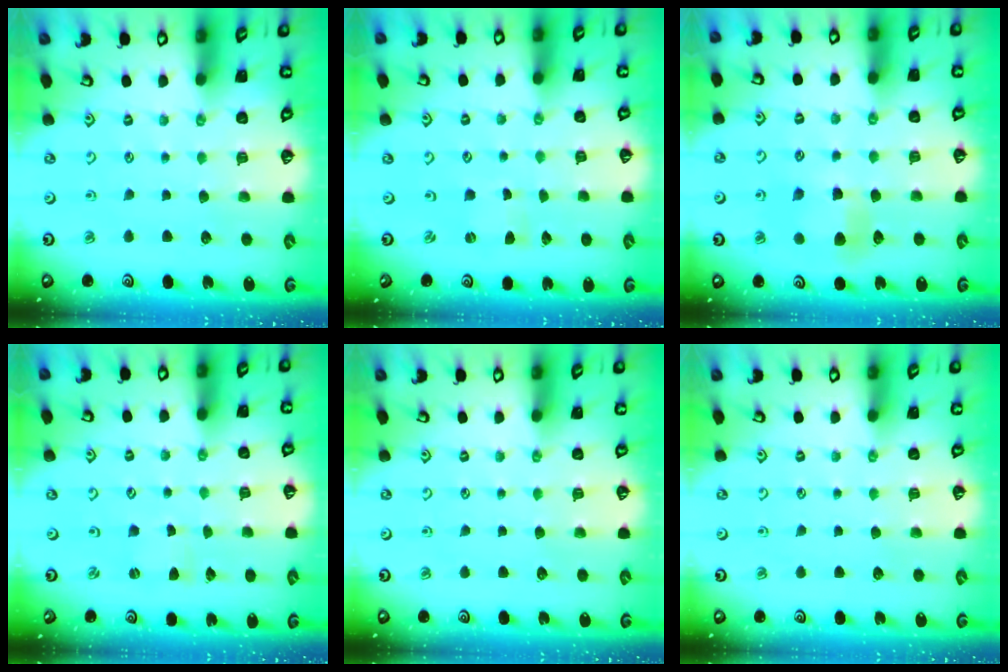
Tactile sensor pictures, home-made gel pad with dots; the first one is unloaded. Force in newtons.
{"total": 0.0}
{"total": 5.6, "press": 5.6, "slide": 0.4}
{"total": 0.7, "press": 0.7, "slide": 0.1}
{"total": 0.0}
{"total": 0.0}